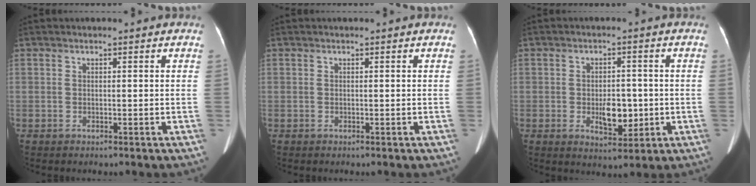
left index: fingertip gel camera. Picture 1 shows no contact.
{"total": 0.0}
{"total": 5.5, "force": [-1.1, 2.9, 4.5], "torque": [-0.074, -0.004, -0.010]}